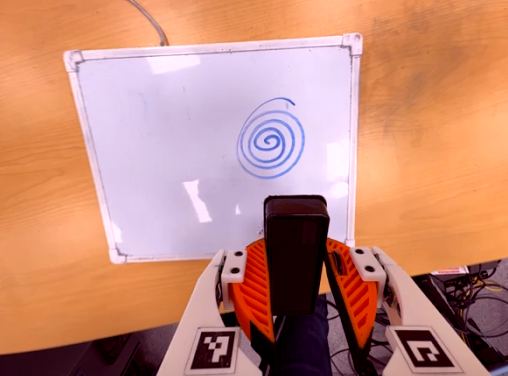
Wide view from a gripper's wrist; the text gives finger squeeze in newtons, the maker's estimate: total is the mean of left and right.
{"total": 5.1, "left": 4.7, "right": 5.5}